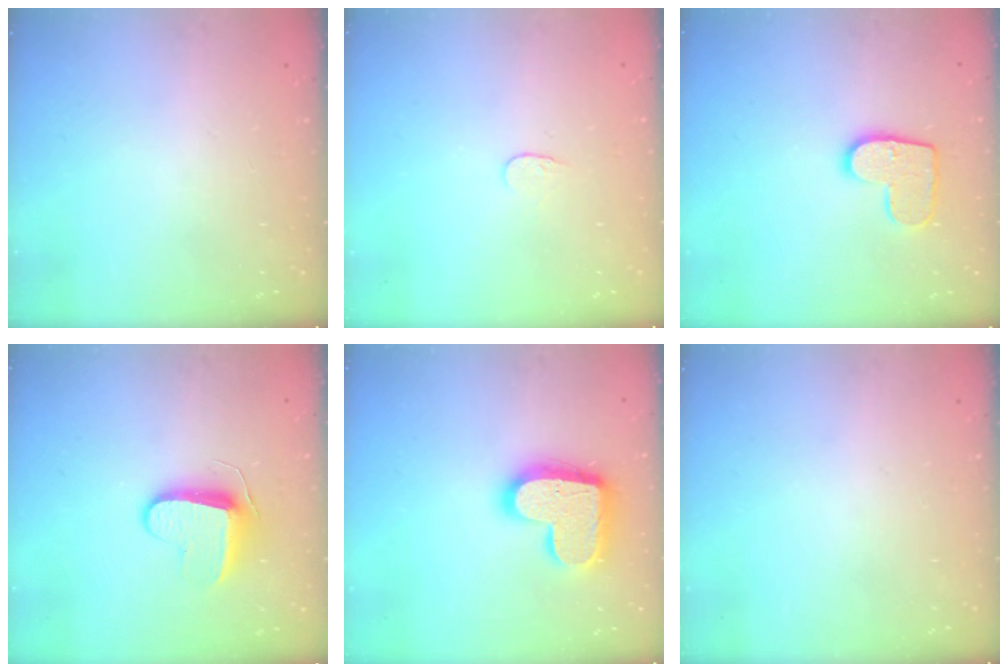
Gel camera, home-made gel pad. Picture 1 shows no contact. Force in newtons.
{"total": 3.8, "press": 3.7, "slide": 0.4}
{"total": 10.4, "press": 10.4, "slide": 0.5}
{"total": 8.8, "press": 8.7, "slide": 0.5}
{"total": 17.7, "press": 17.6, "slide": 1.3}
{"total": 0.0}